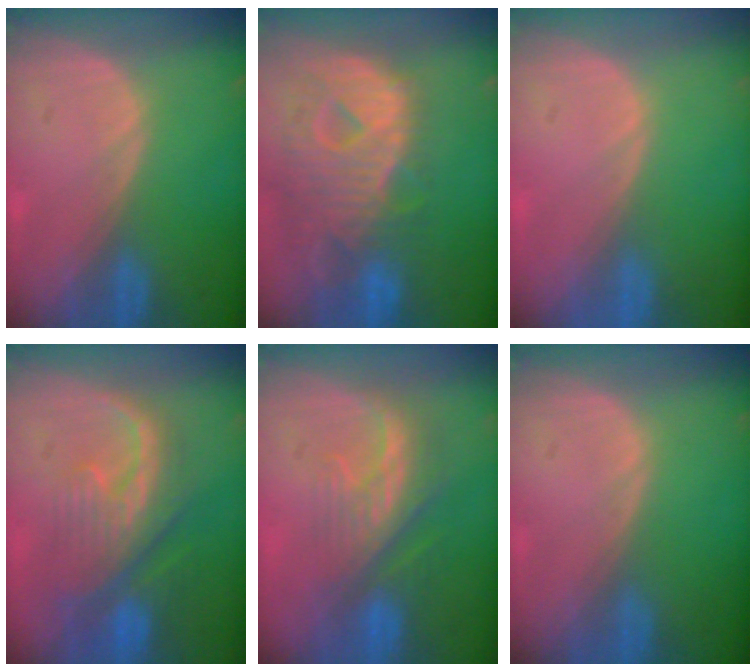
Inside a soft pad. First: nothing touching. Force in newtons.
{"total": 12.8, "press": 10.9, "slide": 6.7}
{"total": 0.0}
{"total": 9.7, "press": 9.2, "slide": 3.2}
{"total": 8.3, "press": 7.5, "slide": 3.5}
{"total": 0.0}